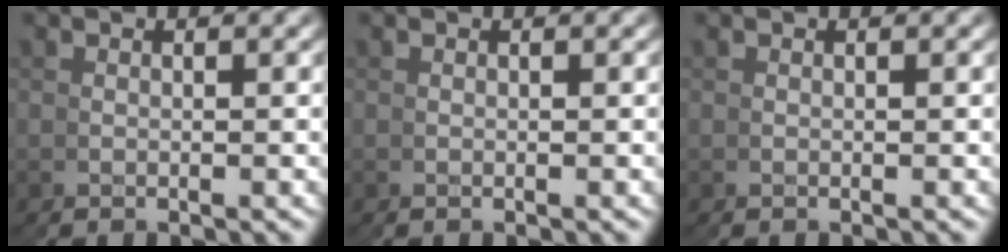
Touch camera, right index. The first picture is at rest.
{"total": 0.0}
{"total": 0.0}